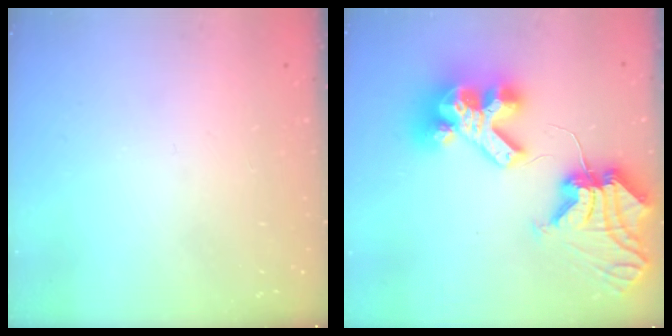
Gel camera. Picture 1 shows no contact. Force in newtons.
{"total": 18.4, "press": 18.3, "slide": 2.2}